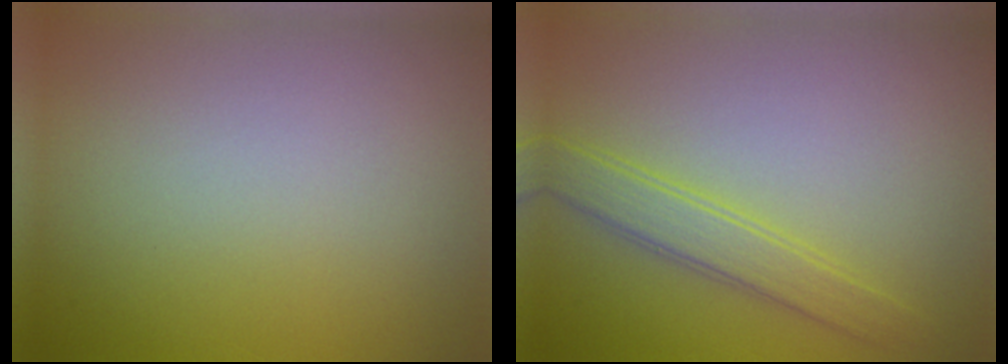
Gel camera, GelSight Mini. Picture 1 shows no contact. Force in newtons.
{"total": 2.8, "press": 2.8, "slide": 0.1}